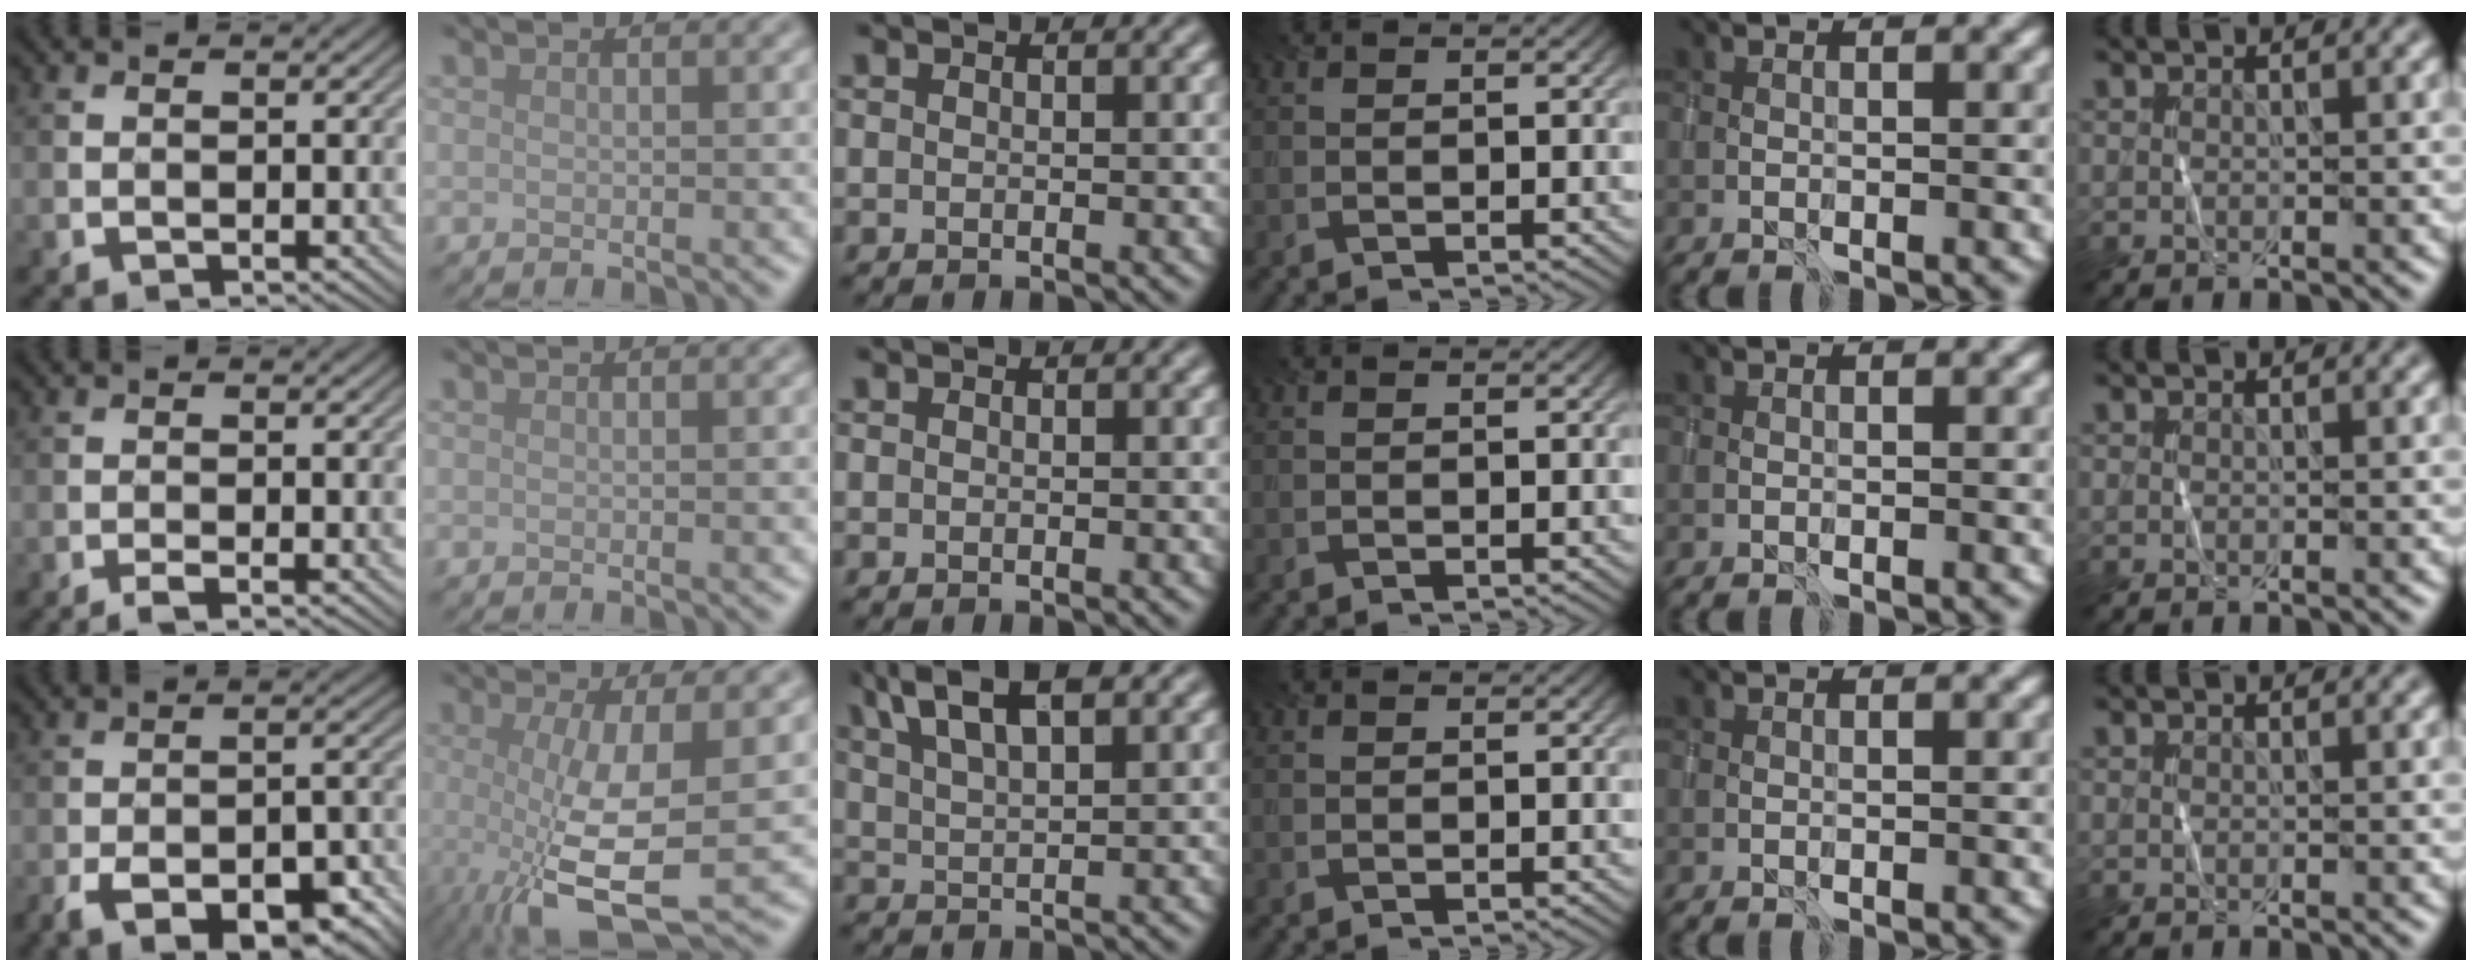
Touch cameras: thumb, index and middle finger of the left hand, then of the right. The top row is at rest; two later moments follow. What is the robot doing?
{"motion": "wrap", "object": "sponge"}